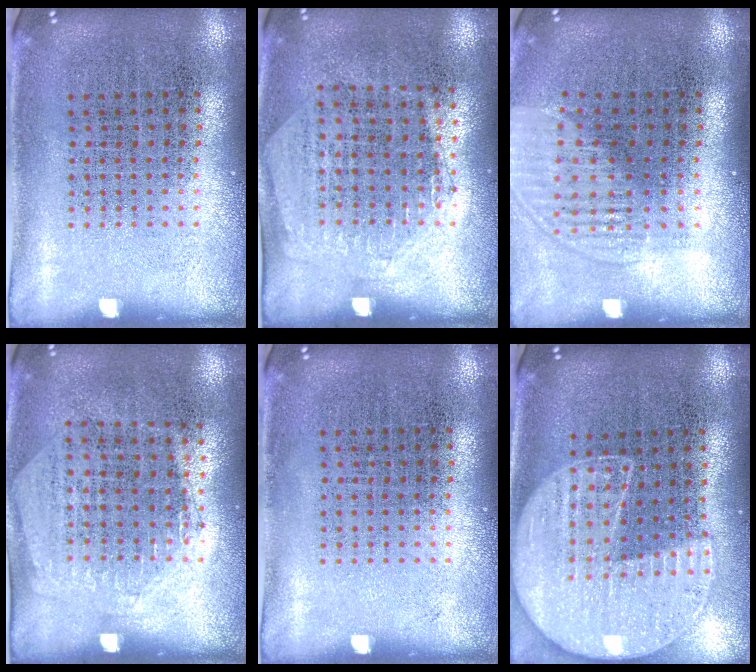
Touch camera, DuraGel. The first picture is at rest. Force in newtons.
{"total": 1.3, "press": 1.2, "slide": 0.6}
{"total": 1.4, "press": 1.3, "slide": 0.7}
{"total": 1.3, "press": 1.2, "slide": 0.6}
{"total": 0.0}
{"total": 1.5, "press": 1.5, "slide": 0.3}